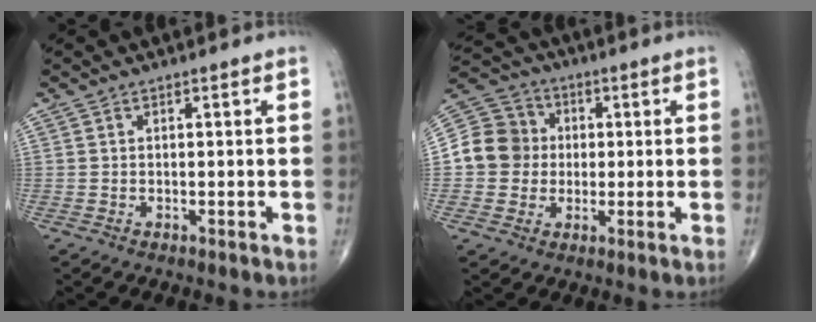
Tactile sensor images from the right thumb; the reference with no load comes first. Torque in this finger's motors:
{"motor_torque": [-0.34, 0.45, -0.18, -0.20, 0.04]}